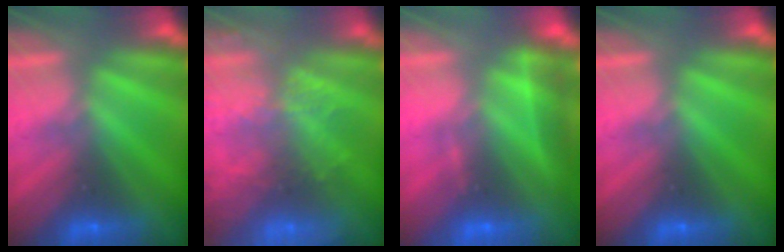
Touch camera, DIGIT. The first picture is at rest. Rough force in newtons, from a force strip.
{"total": 7.2}
{"total": 2.3}
{"total": 0.0}